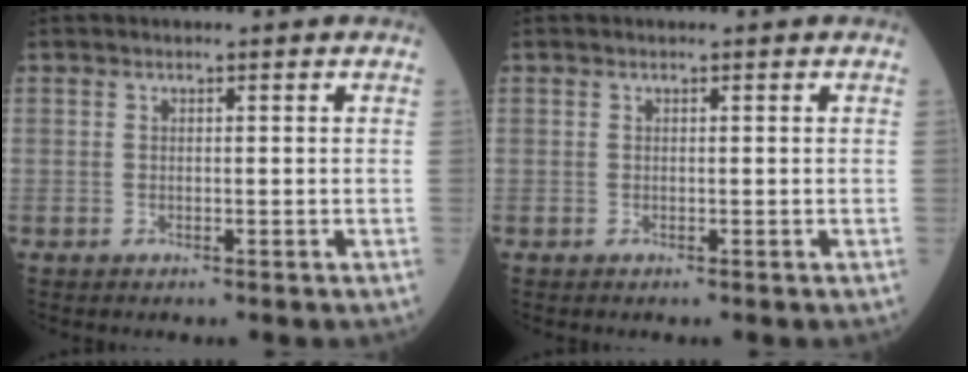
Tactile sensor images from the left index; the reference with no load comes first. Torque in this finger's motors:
{"motor_torque": [0.00, 0.00, 0.00, 0.00]}